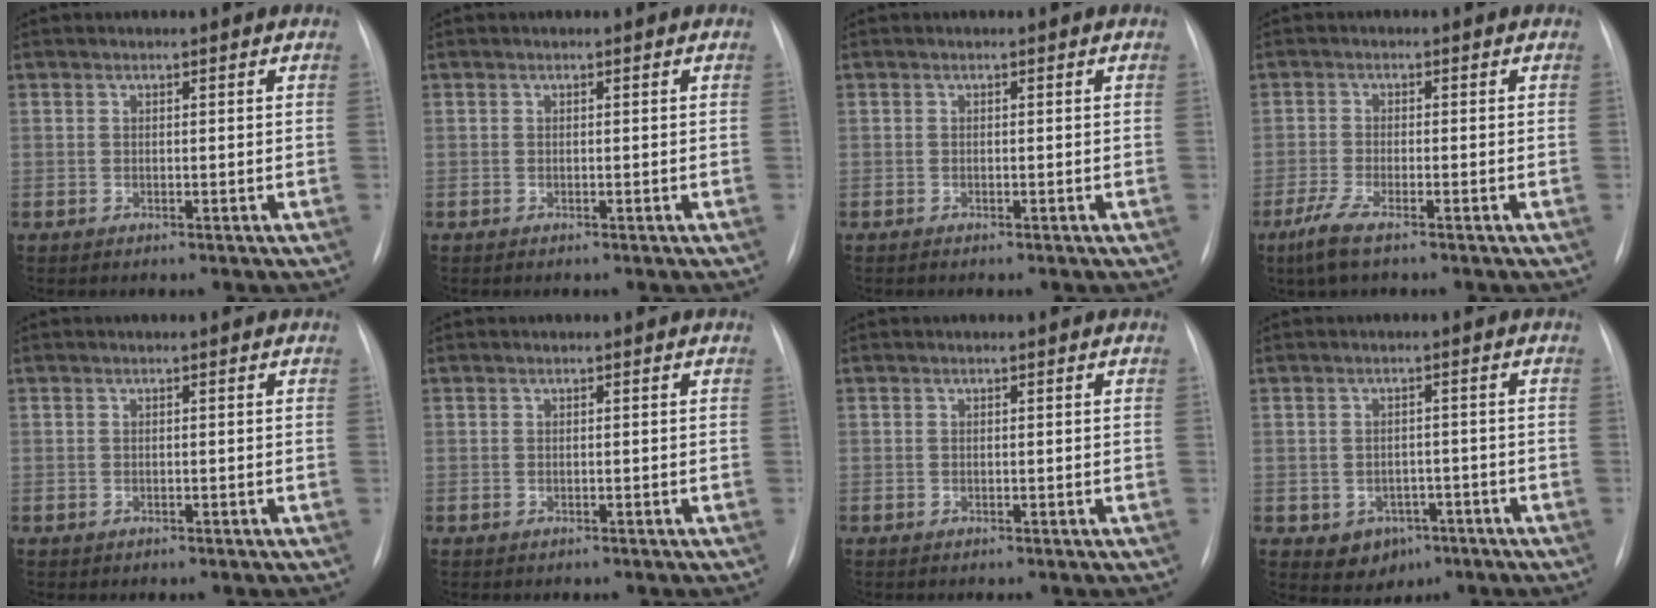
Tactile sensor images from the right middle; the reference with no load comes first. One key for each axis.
{"total": 0.0}
{"total": 0.0}
{"total": 4.4, "fx": -2.9, "fy": 0.5, "fz": 3.2, "tx": -0.081, "ty": -0.014, "tz": -0.058}
{"total": 0.0}
{"total": 0.0}
{"total": 0.0}
{"total": 4.9, "fx": -2.3, "fy": 3.8, "fz": 1.9, "tx": -0.028, "ty": 0.005, "tz": -0.018}